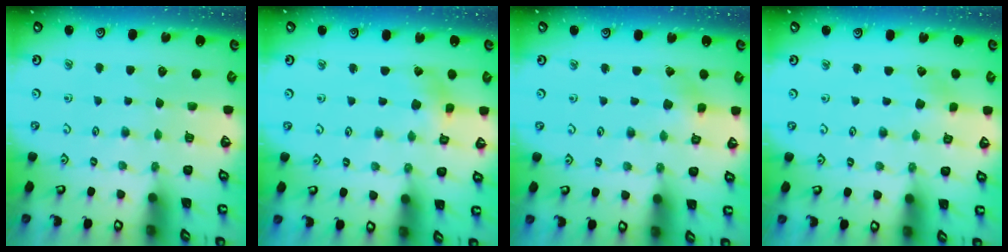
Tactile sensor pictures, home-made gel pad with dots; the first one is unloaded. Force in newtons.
{"total": 1.8, "press": 1.8, "slide": 0.2}
{"total": 2.1, "press": 2.1, "slide": 0.2}
{"total": 1.9, "press": 1.9, "slide": 0.3}